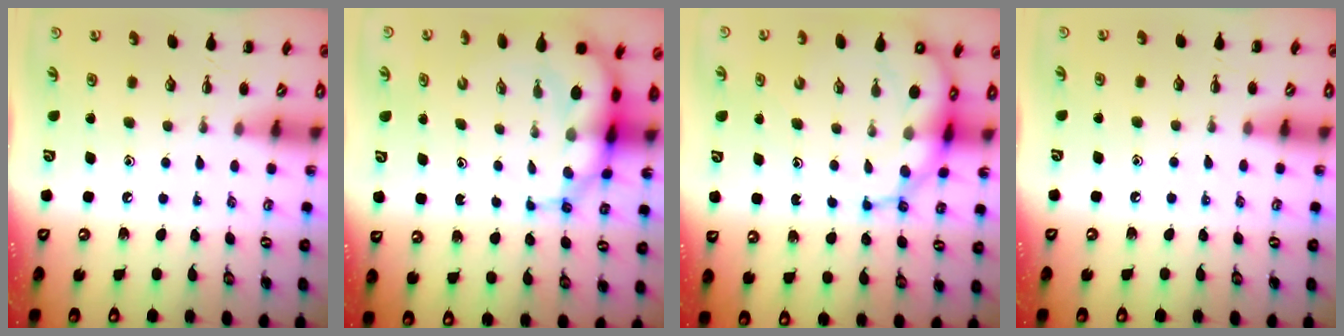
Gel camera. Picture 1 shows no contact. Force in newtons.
{"total": 9.1, "press": 8.7, "slide": 2.6}
{"total": 13.1, "press": 12.6, "slide": 3.8}
{"total": 6.0, "press": 5.7, "slide": 2.1}